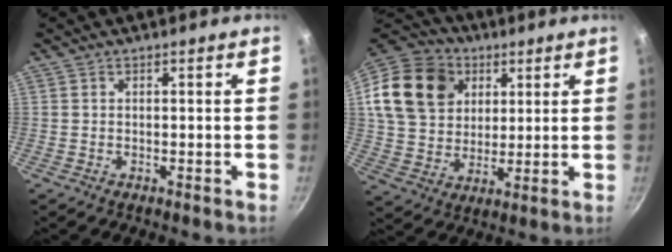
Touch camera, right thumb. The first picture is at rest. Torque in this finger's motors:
{"motor_torque": [-0.10, 0.70, 0.12, 0.11, 0.28]}